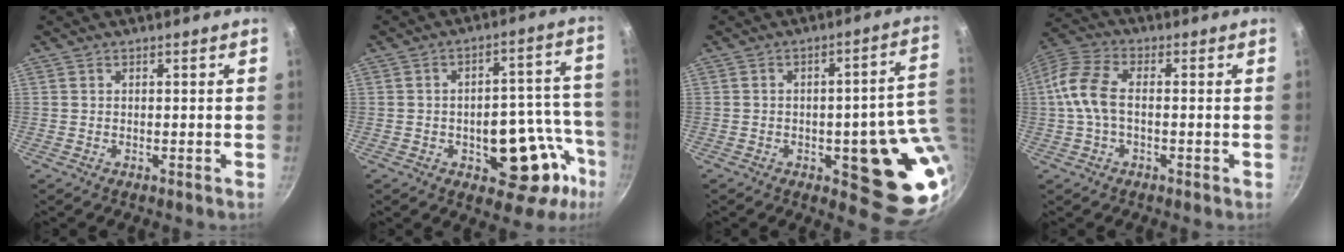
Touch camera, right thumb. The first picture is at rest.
{"total": 17.9, "force": [-6.3, 10.2, 13.3], "torque": [-0.096, 0.048, -0.074]}
{"total": 17.1, "force": [-1.8, 6.6, 15.6], "torque": [-0.129, -0.003, -0.021]}
{"total": 9.2, "force": [-0.5, 5.2, 7.6], "torque": [-0.161, 0.027, -0.025]}